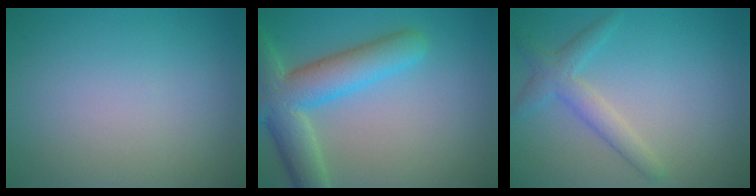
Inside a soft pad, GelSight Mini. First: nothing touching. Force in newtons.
{"total": 7.4, "press": 7.3, "slide": 0.5}
{"total": 2.7, "press": 2.7, "slide": 0.1}